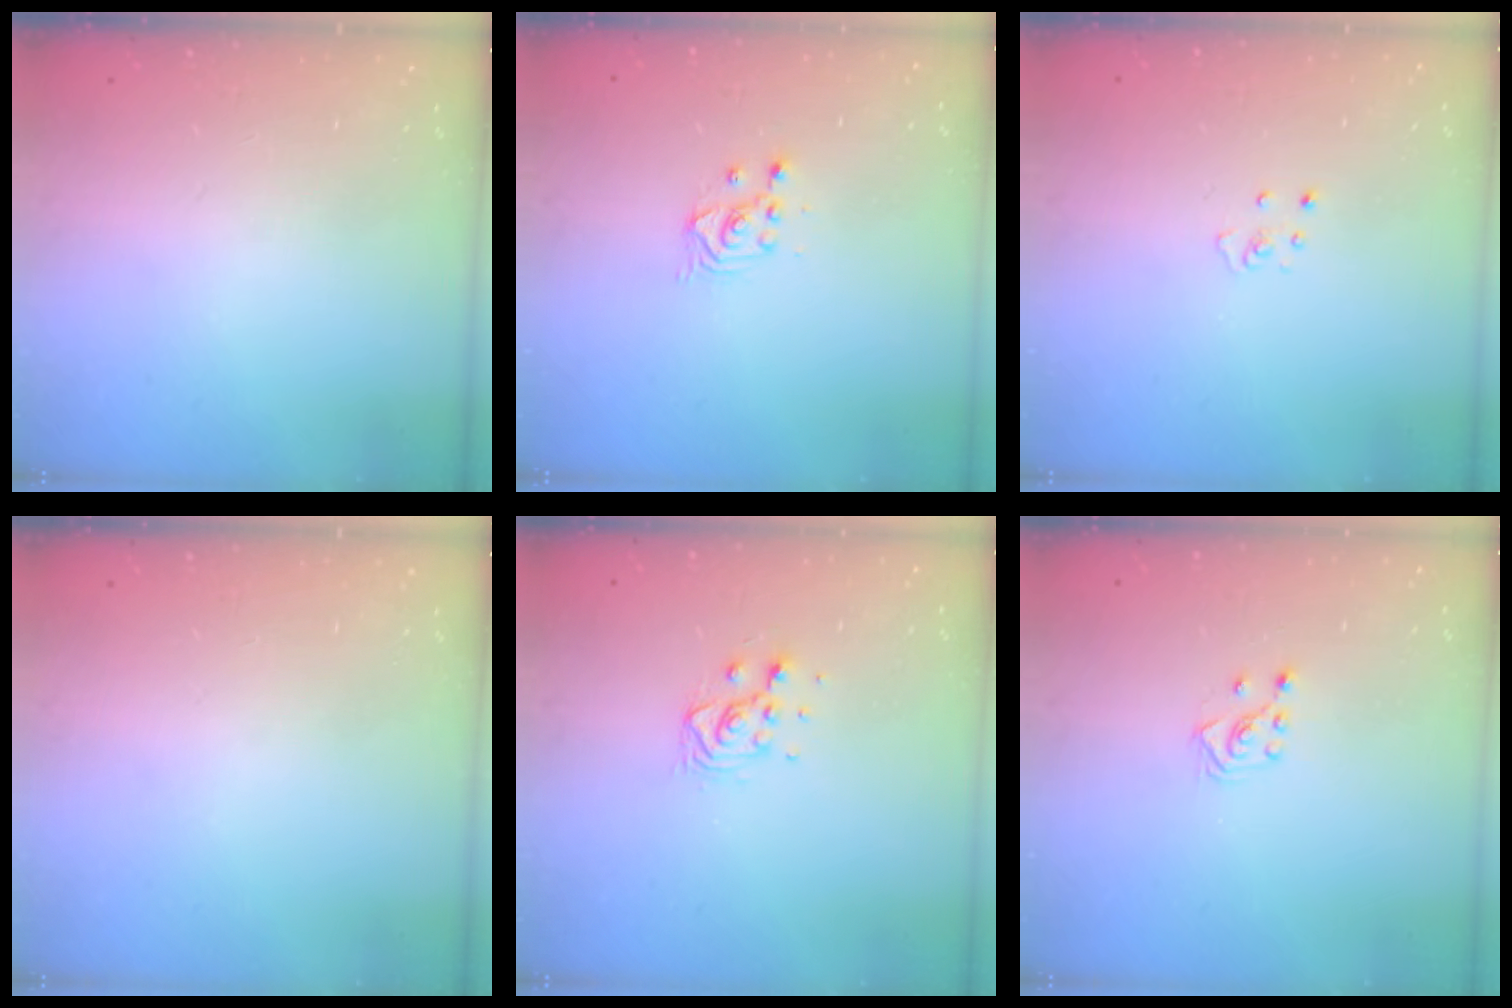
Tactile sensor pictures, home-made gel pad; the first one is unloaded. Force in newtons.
{"total": 2.5, "press": 2.5, "slide": 0.1}
{"total": 2.8, "press": 2.7, "slide": 0.3}
{"total": 0.0}
{"total": 6.6, "press": 6.5, "slide": 1.0}
{"total": 3.1, "press": 3.0, "slide": 1.0}